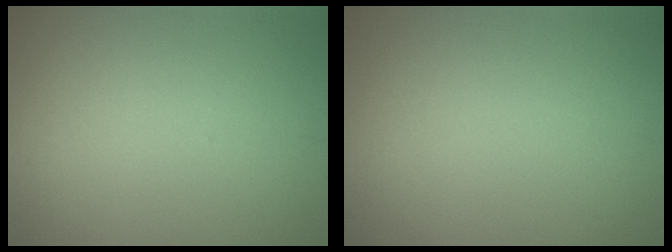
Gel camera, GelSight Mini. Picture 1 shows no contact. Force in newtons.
{"total": 0.0}